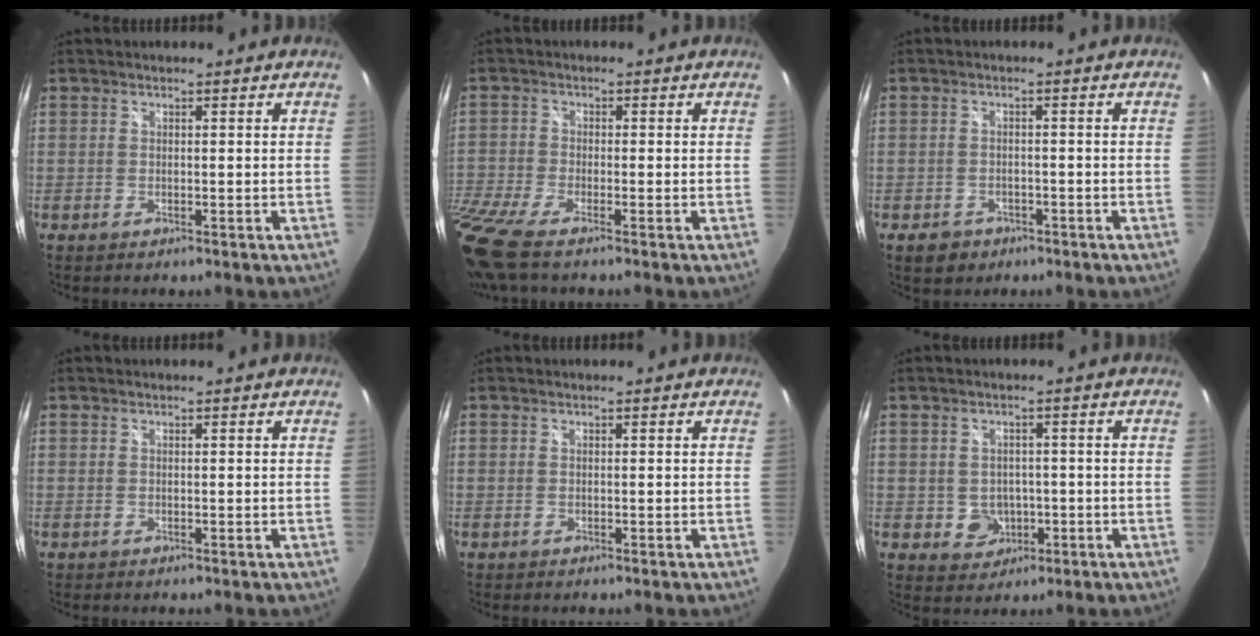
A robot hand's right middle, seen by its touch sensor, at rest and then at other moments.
{"total": 11.9, "force": [-8.8, 2.5, 7.6], "torque": [-0.188, -0.047, -0.173]}
{"total": 4.5, "force": [-3.0, 3.0, 1.4], "torque": [-0.041, 0.004, -0.042]}
{"total": 0.0}
{"total": 0.0}
{"total": 4.9, "force": [-1.0, 4.6, 1.3], "torque": [-0.034, 0.007, 0.001]}